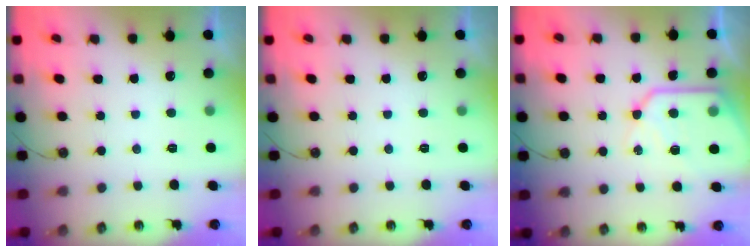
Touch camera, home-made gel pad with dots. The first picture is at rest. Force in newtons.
{"total": 0.0}
{"total": 14.8, "press": 14.7, "slide": 1.5}